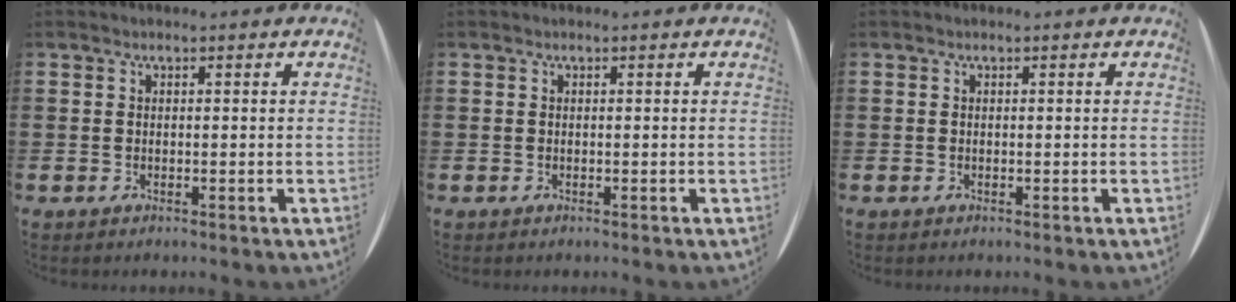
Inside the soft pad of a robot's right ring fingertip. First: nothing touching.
{"total": 0.0}
{"total": 0.0}